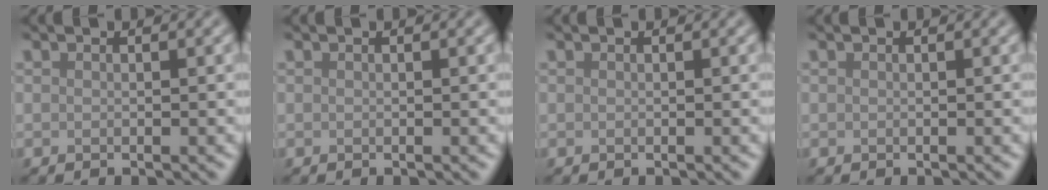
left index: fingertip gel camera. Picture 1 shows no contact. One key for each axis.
{"total": 0.0}
{"total": 0.0}
{"total": 0.0}